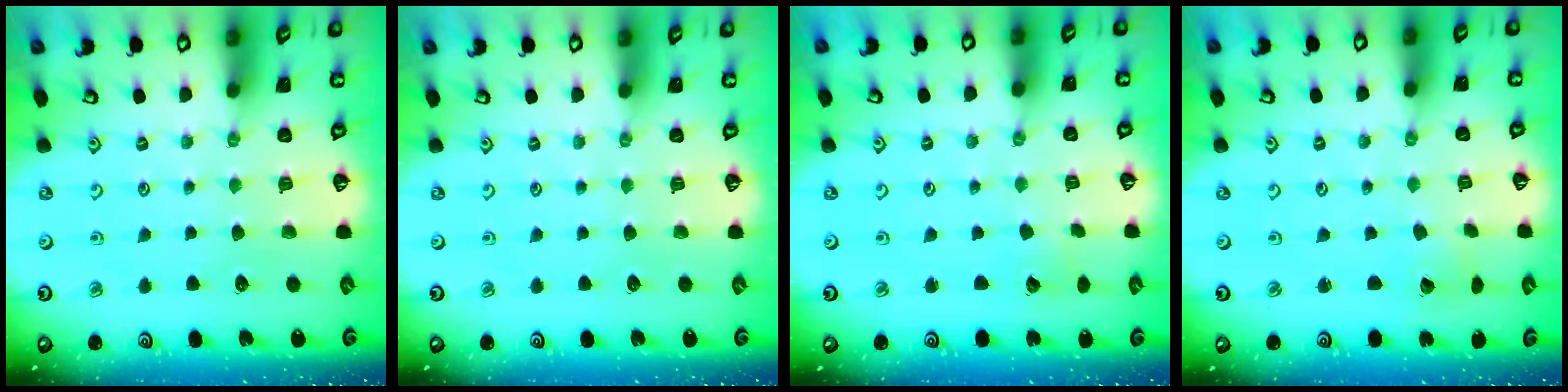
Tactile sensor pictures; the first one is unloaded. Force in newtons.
{"total": 0.0}
{"total": 3.2, "press": 3.2, "slide": 0.4}
{"total": 2.3, "press": 2.3, "slide": 0.2}